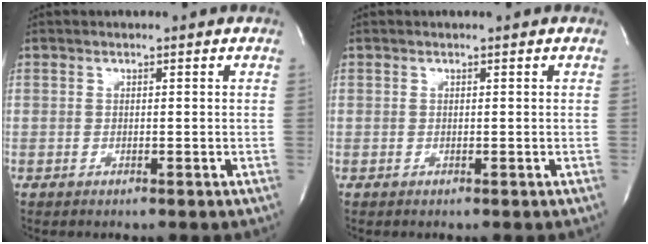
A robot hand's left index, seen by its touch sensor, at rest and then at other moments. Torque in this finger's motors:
{"motor_torque": [-0.01, 0.01, 0.00, 0.00]}